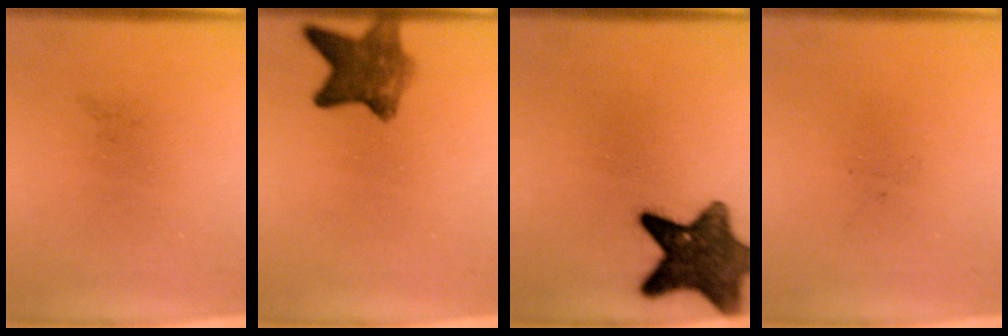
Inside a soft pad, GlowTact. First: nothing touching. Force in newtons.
{"total": 6.8}
{"total": 11.1}
{"total": 0.0}